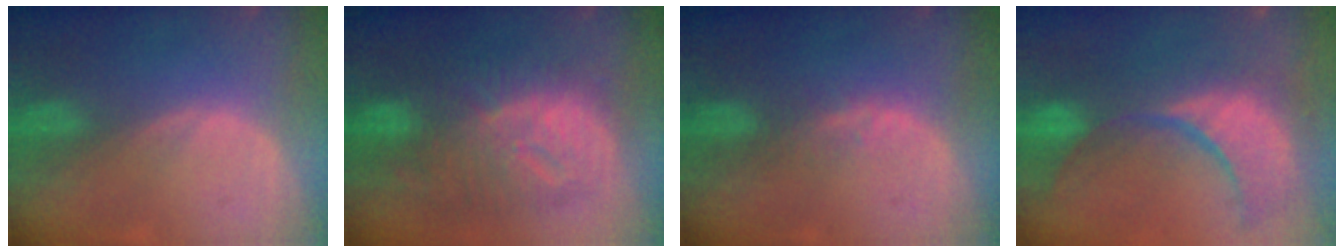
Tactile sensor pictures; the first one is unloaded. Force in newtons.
{"total": 12.5, "press": 12.4, "slide": 1.1}
{"total": 2.1, "press": 2.1, "slide": 0.2}
{"total": 13.5, "press": 11.8, "slide": 6.6}